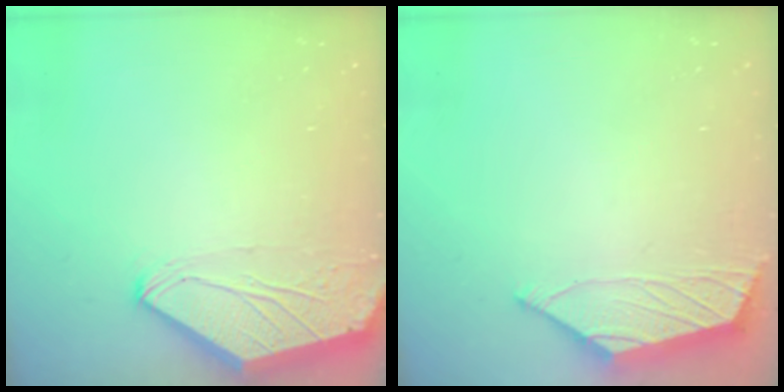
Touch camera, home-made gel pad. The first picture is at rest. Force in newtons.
{"total": 2.4, "press": 2.4, "slide": 0.5}